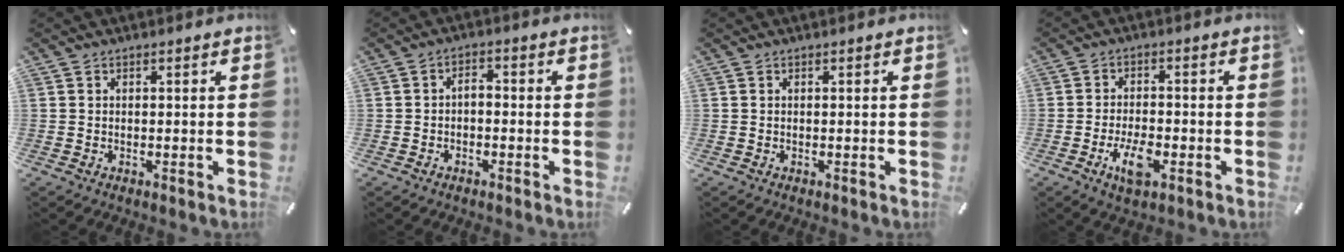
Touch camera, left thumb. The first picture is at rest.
{"total": 2.4, "force": [-1.3, 1.5, 1.5], "torque": [-0.028, 0.011, -0.027]}
{"total": 0.0}
{"total": 6.9, "force": [-3.0, 3.2, 5.3], "torque": [-0.108, 0.007, -0.053]}